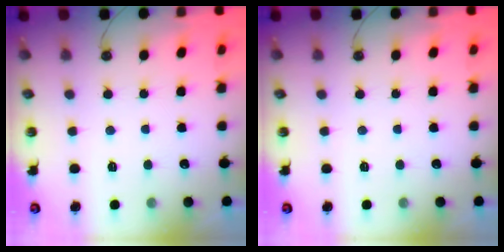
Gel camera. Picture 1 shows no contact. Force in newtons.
{"total": 0.0}